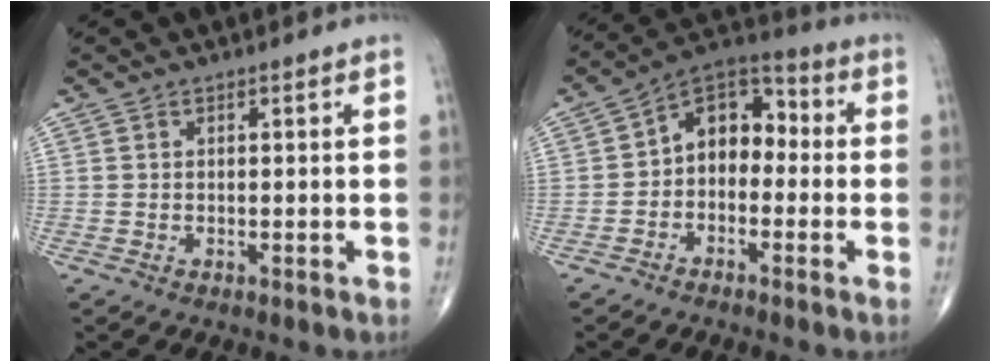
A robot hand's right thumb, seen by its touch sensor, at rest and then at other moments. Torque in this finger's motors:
{"motor_torque": [-0.18, 0.17, 0.48, -0.07, 0.15]}